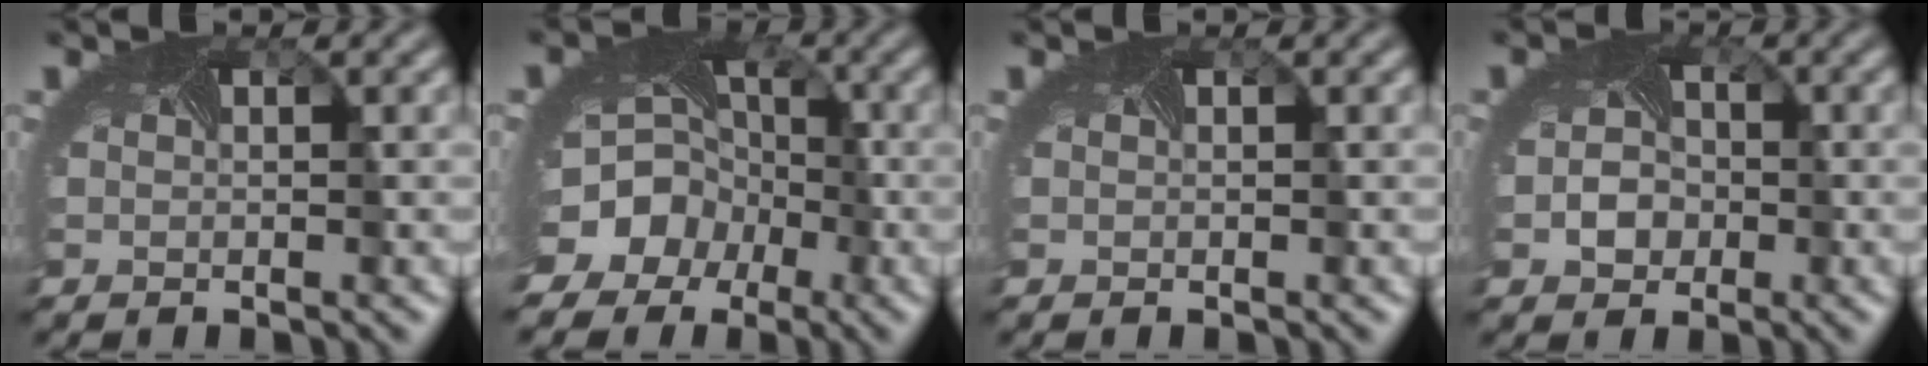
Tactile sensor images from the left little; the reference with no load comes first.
{"total": 11.9, "force": [-4.8, 10.0, 4.3], "torque": [-0.090, -0.016, -0.095]}
{"total": 0.0}
{"total": 3.1, "force": [-0.8, 2.6, 1.4], "torque": [-0.011, -0.001, -0.010]}